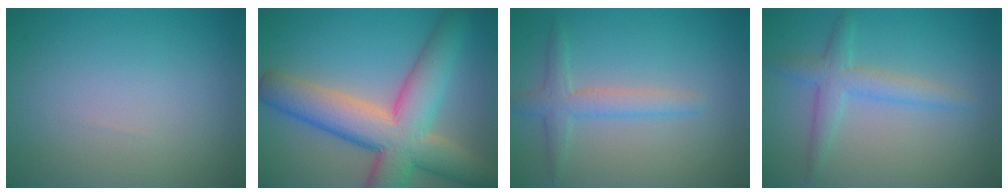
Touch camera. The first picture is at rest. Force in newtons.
{"total": 10.3, "press": 10.3, "slide": 0.5}
{"total": 2.7, "press": 2.7, "slide": 0.1}
{"total": 3.0, "press": 3.0, "slide": 0.1}